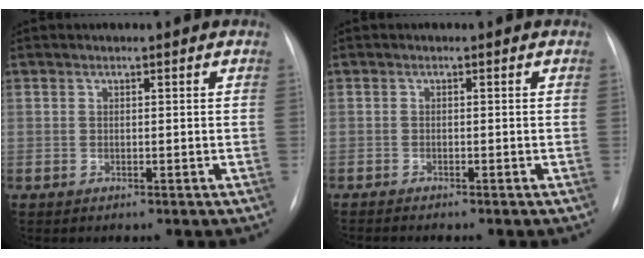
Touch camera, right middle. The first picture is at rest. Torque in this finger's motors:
{"motor_torque": [0.63, -0.75, 0.02, 0.00]}